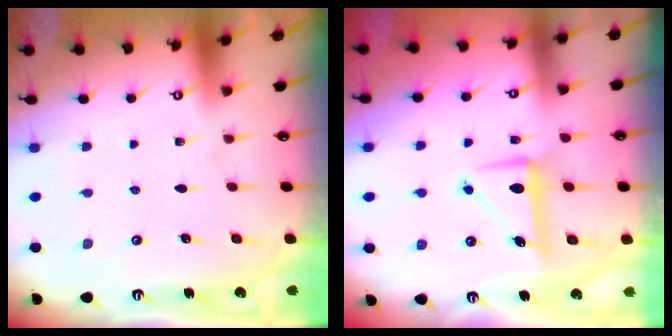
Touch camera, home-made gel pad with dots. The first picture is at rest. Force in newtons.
{"total": 7.1, "press": 7.0, "slide": 1.3}